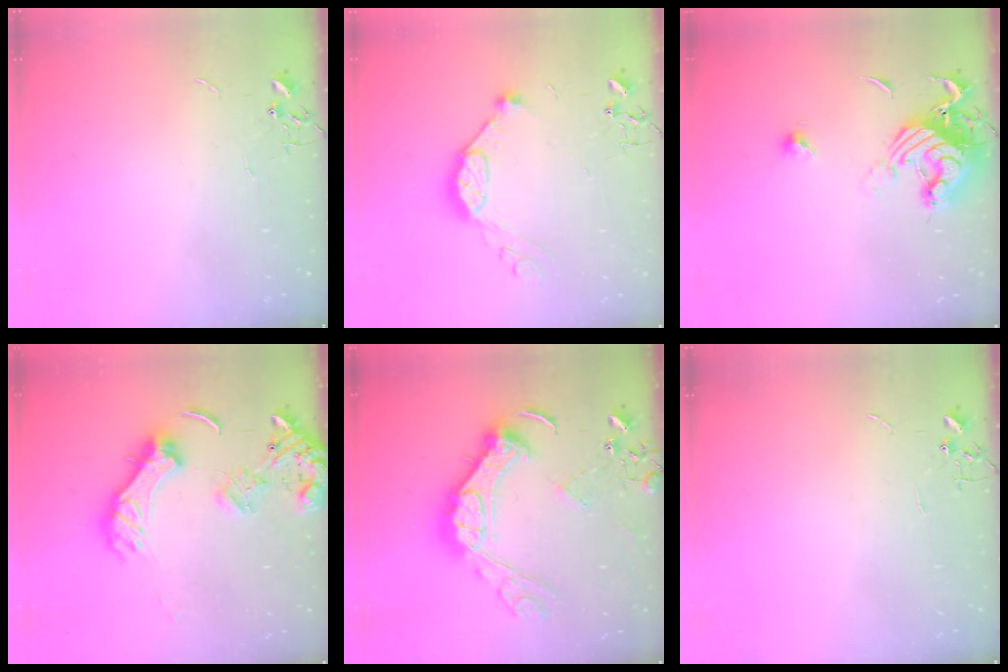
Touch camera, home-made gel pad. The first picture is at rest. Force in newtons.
{"total": 11.8, "press": 11.7, "slide": 1.0}
{"total": 14.0, "press": 14.0, "slide": 1.1}
{"total": 15.8, "press": 15.6, "slide": 2.3}
{"total": 18.4, "press": 18.3, "slide": 1.6}
{"total": 0.0}